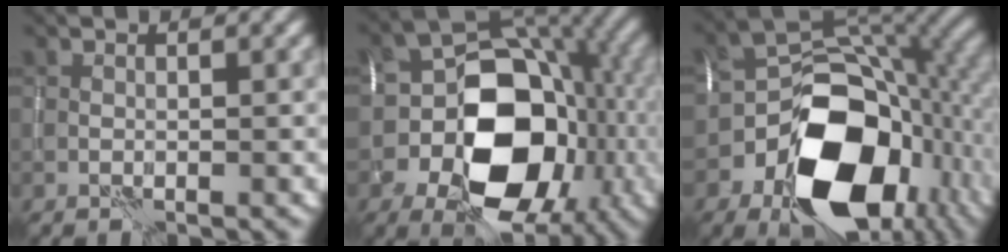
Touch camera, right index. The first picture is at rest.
{"total": 14.4, "force": [-4.0, 9.6, 9.9], "torque": [-0.124, -0.009, -0.069]}
{"total": 15.4, "force": [-5.9, 9.8, 10.3], "torque": [-0.146, -0.022, -0.094]}